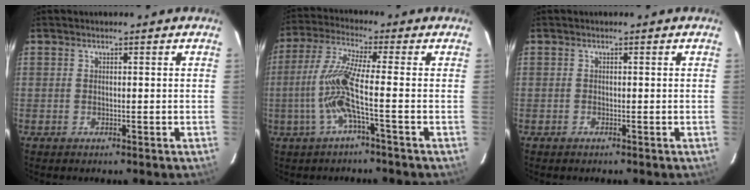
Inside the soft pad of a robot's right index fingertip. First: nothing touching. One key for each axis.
{"total": 8.3, "fx": -2.0, "fy": -0.3, "fz": 8.1, "tx": -0.178, "ty": 0.009, "tz": -0.046}
{"total": 0.0}